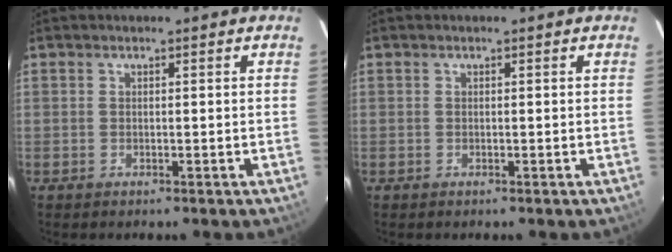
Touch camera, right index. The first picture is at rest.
{"total": 0.0}